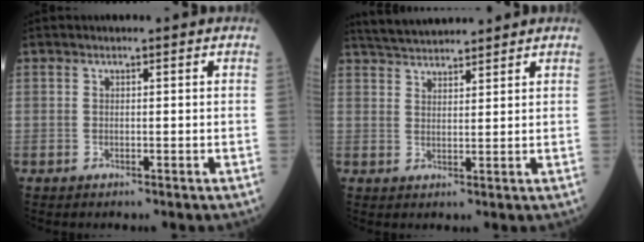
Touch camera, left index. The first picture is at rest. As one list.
[{"total": 6.9, "force": [6.6, 0.7, 1.9], "torque": [-0.042, 0.033, 0.117]}]